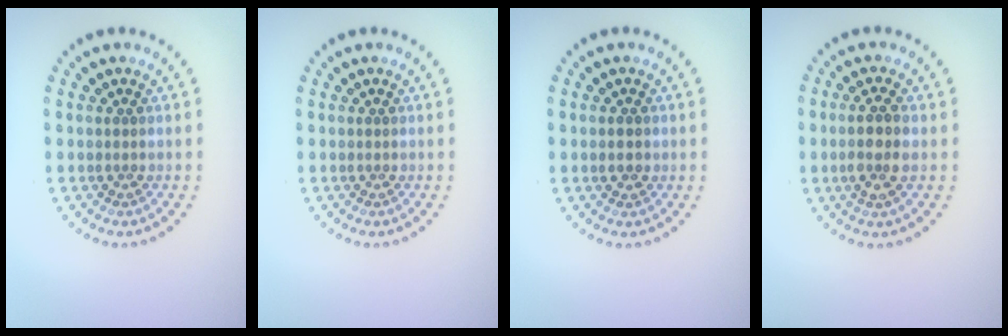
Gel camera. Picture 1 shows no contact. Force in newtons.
{"total": 0.0}
{"total": 1.7, "press": 1.7, "slide": 0.1}
{"total": 2.8, "press": 2.6, "slide": 1.1}